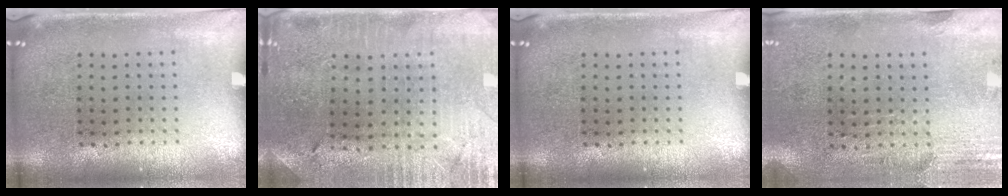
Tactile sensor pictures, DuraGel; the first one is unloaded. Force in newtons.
{"total": 0.7, "press": 0.6, "slide": 0.3}
{"total": 0.0}
{"total": 2.9, "press": 2.5, "slide": 1.5}